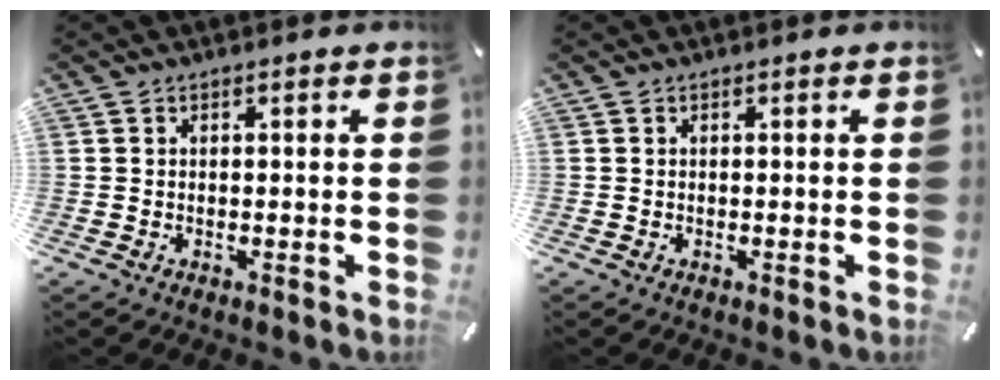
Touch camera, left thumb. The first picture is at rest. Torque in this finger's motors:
{"motor_torque": [-0.01, -0.01, -0.05, 0.10, 0.00]}